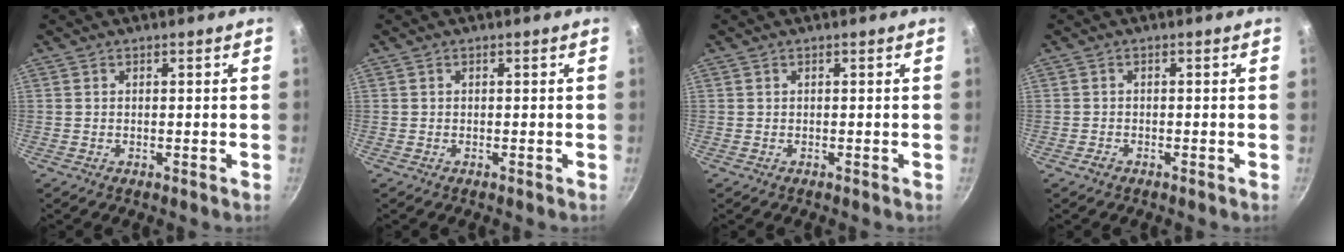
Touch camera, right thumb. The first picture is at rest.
{"total": 0.0}
{"total": 0.0}
{"total": 1.2, "force": [-0.9, 0.8, 0.4], "torque": [-0.009, 0.009, -0.017]}